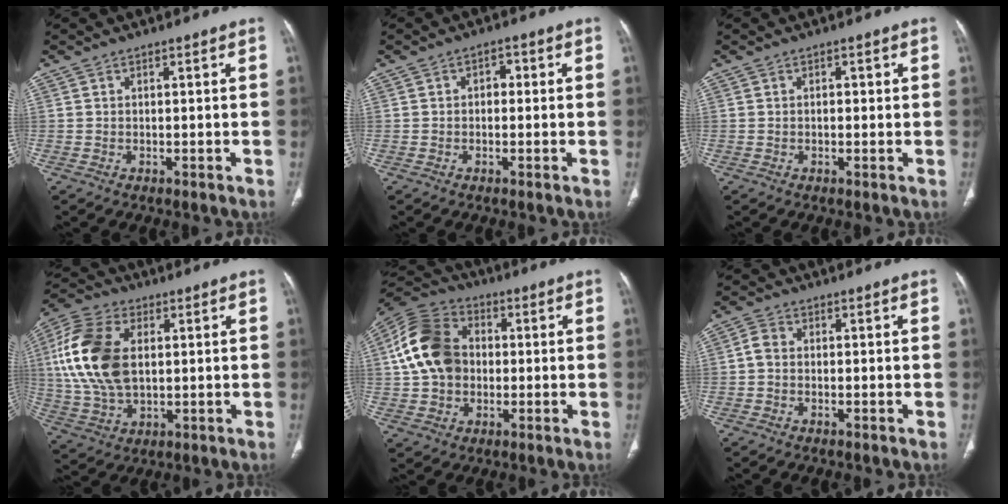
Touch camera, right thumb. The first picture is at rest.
{"total": 2.3, "force": [0.1, 1.7, 1.5], "torque": [-0.006, 0.008, -0.008]}
{"total": 1.0, "force": [0.1, 0.7, 0.8], "torque": [-0.005, 0.001, -0.002]}
{"total": 17.3, "force": [2.7, 10.7, 13.4], "torque": [-0.277, 0.002, 0.050]}
{"total": 14.4, "force": [0.6, 11.2, 9.0], "torque": [-0.151, 0.025, 0.001]}
{"total": 2.4, "force": [-0.4, 1.7, 1.6], "torque": [-0.030, 0.007, -0.016]}